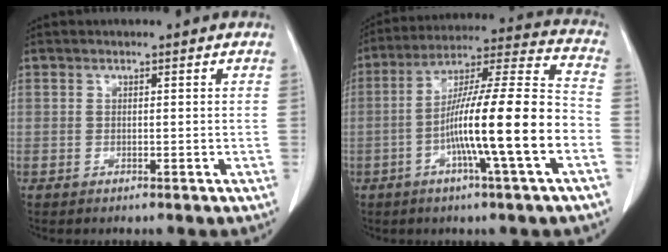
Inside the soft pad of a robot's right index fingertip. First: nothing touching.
{"total": 17.2, "force": [-4.9, -0.2, 16.4], "torque": [-0.275, 0.011, -0.087]}